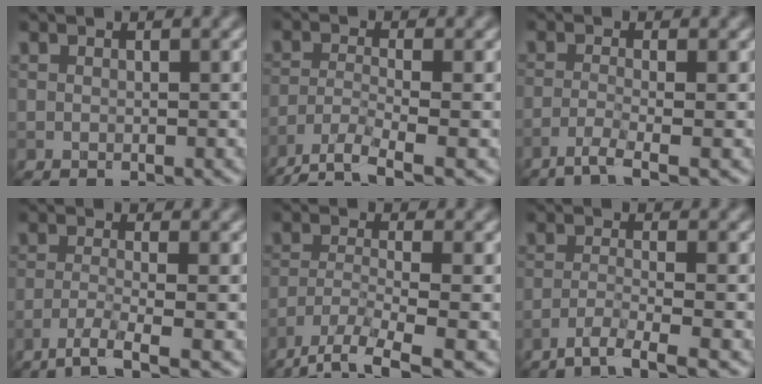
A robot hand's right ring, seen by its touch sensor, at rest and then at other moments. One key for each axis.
{"total": 4.8, "fx": -3.6, "fy": 1.0, "fz": 2.9, "tx": -0.057, "ty": -0.011, "tz": -0.077}
{"total": 2.7, "fx": -1.7, "fy": 0.3, "fz": 2.0, "tx": -0.035, "ty": -0.002, "tz": -0.051}
{"total": 3.4, "fx": -2.2, "fy": 0.4, "fz": 2.6, "tx": -0.045, "ty": -0.002, "tz": -0.055}
{"total": 6.1, "fx": -4.4, "fy": 1.4, "fz": 3.9, "tx": -0.076, "ty": -0.014, "tz": -0.089}
{"total": 3.3, "fx": -2.5, "fy": 0.3, "fz": 2.2, "tx": -0.035, "ty": 0.002, "tz": -0.057}